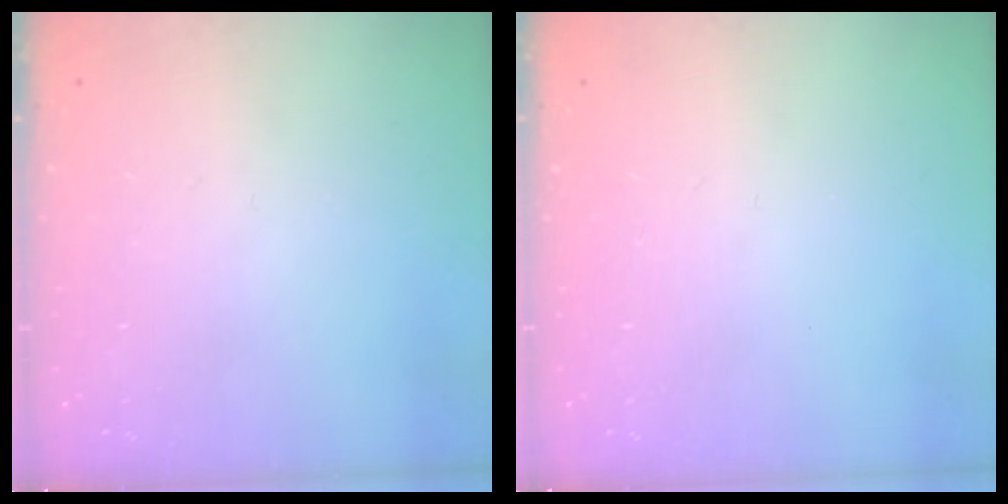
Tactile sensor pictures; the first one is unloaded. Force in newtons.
{"total": 0.0}